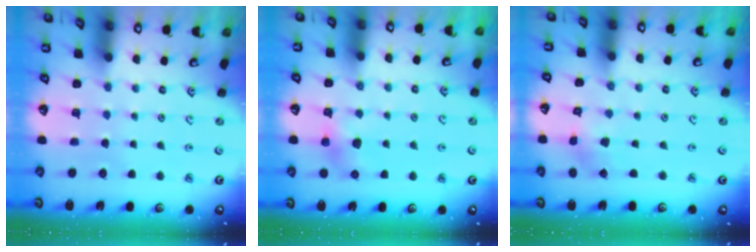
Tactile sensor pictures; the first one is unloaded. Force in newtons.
{"total": 5.8, "press": 5.8, "slide": 0.4}
{"total": 1.5, "press": 1.5, "slide": 0.0}